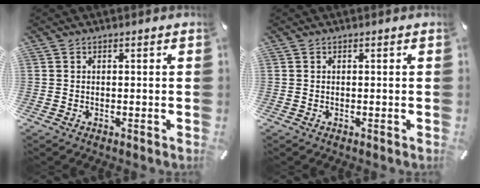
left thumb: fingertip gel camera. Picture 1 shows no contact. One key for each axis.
{"total": 0.0}